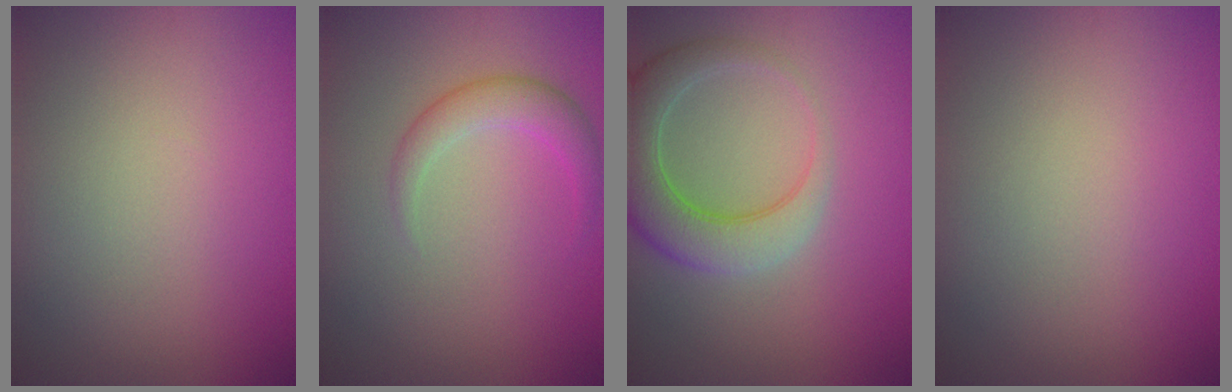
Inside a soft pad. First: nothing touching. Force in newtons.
{"total": 2.5, "press": 2.5, "slide": 0.1}
{"total": 5.5, "press": 5.5, "slide": 0.5}
{"total": 0.0}